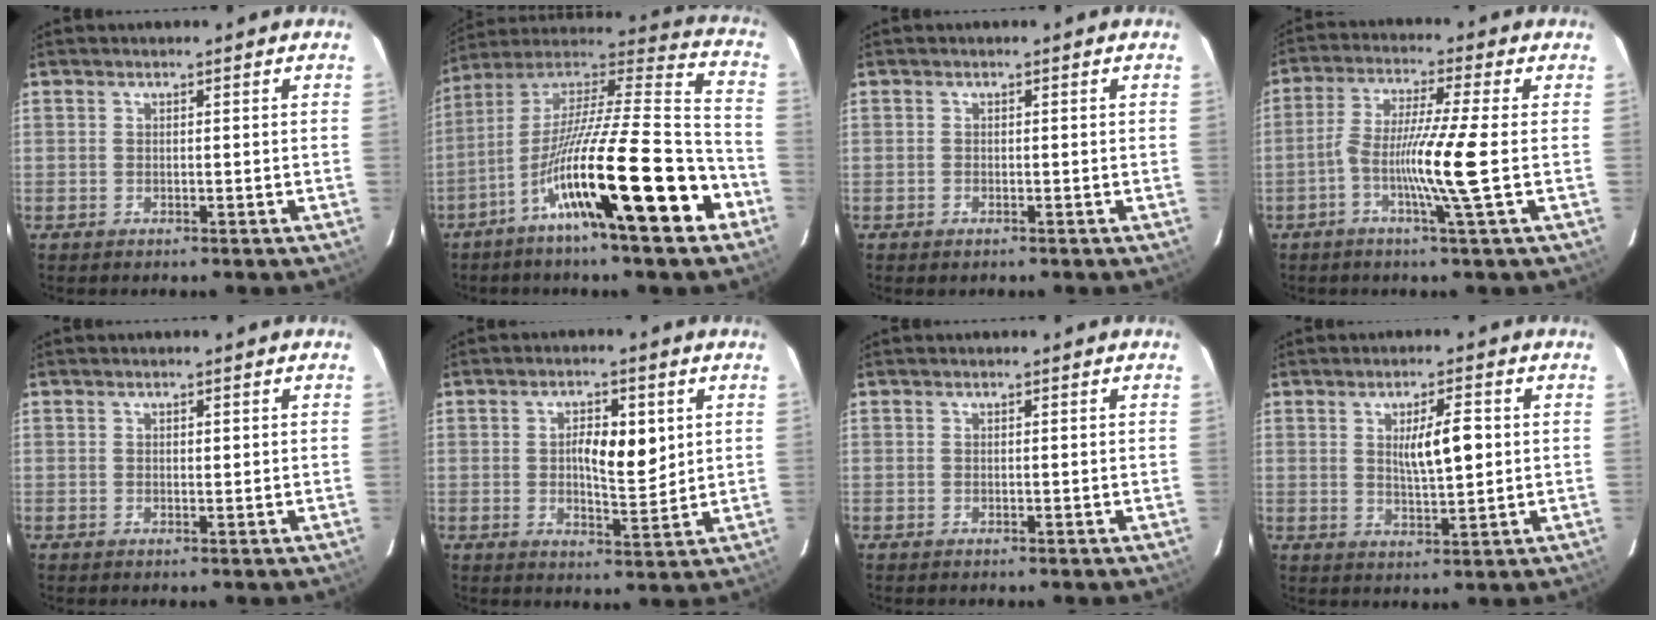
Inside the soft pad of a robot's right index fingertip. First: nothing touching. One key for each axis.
{"total": 23.6, "fx": -10.6, "fy": 1.8, "fz": 21.0, "tx": -0.344, "ty": -0.020, "tz": -0.182}
{"total": 0.6, "fx": -0.4, "fy": 0.3, "fz": 0.2, "tx": -0.008, "ty": 0.001, "tz": -0.002}
{"total": 9.0, "fx": -2.2, "fy": -1.7, "fz": 8.6, "tx": -0.167, "ty": -0.006, "tz": -0.044}
{"total": 0.6, "fx": 0.2, "fy": 0.3, "fz": 0.5, "tx": -0.007, "ty": 0.000, "tz": 0.004}
{"total": 6.7, "fx": 1.3, "fy": 2.4, "fz": 6.1, "tx": -0.097, "ty": 0.002, "tz": 0.024}
{"total": 0.0}
{"total": 6.1, "fx": 1.1, "fy": 1.2, "fz": 5.9, "tx": -0.098, "ty": 0.000, "tz": 0.023}